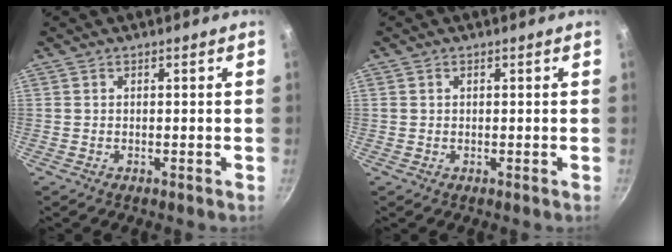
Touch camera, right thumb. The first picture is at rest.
{"total": 0.6, "force": [0.2, 0.4, 0.3], "torque": [-0.005, 0.003, 0.004]}